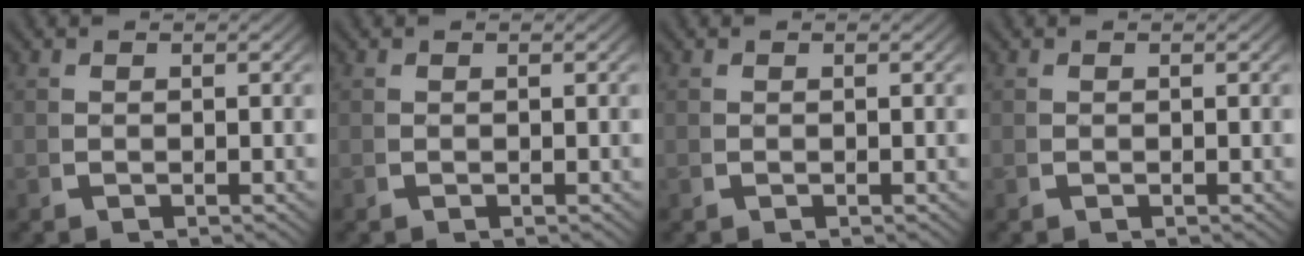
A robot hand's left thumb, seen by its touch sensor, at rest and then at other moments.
{"total": 0.0}
{"total": 0.0}
{"total": 0.0}